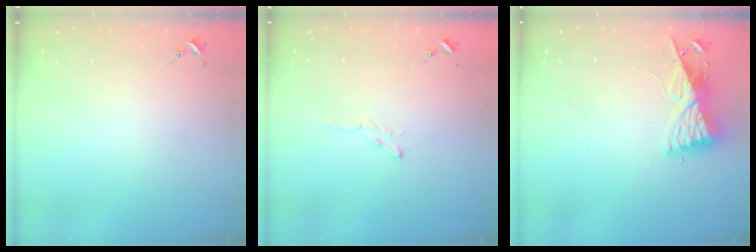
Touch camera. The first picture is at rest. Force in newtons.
{"total": 3.8, "press": 3.7, "slide": 0.5}
{"total": 8.5, "press": 8.5, "slide": 0.8}